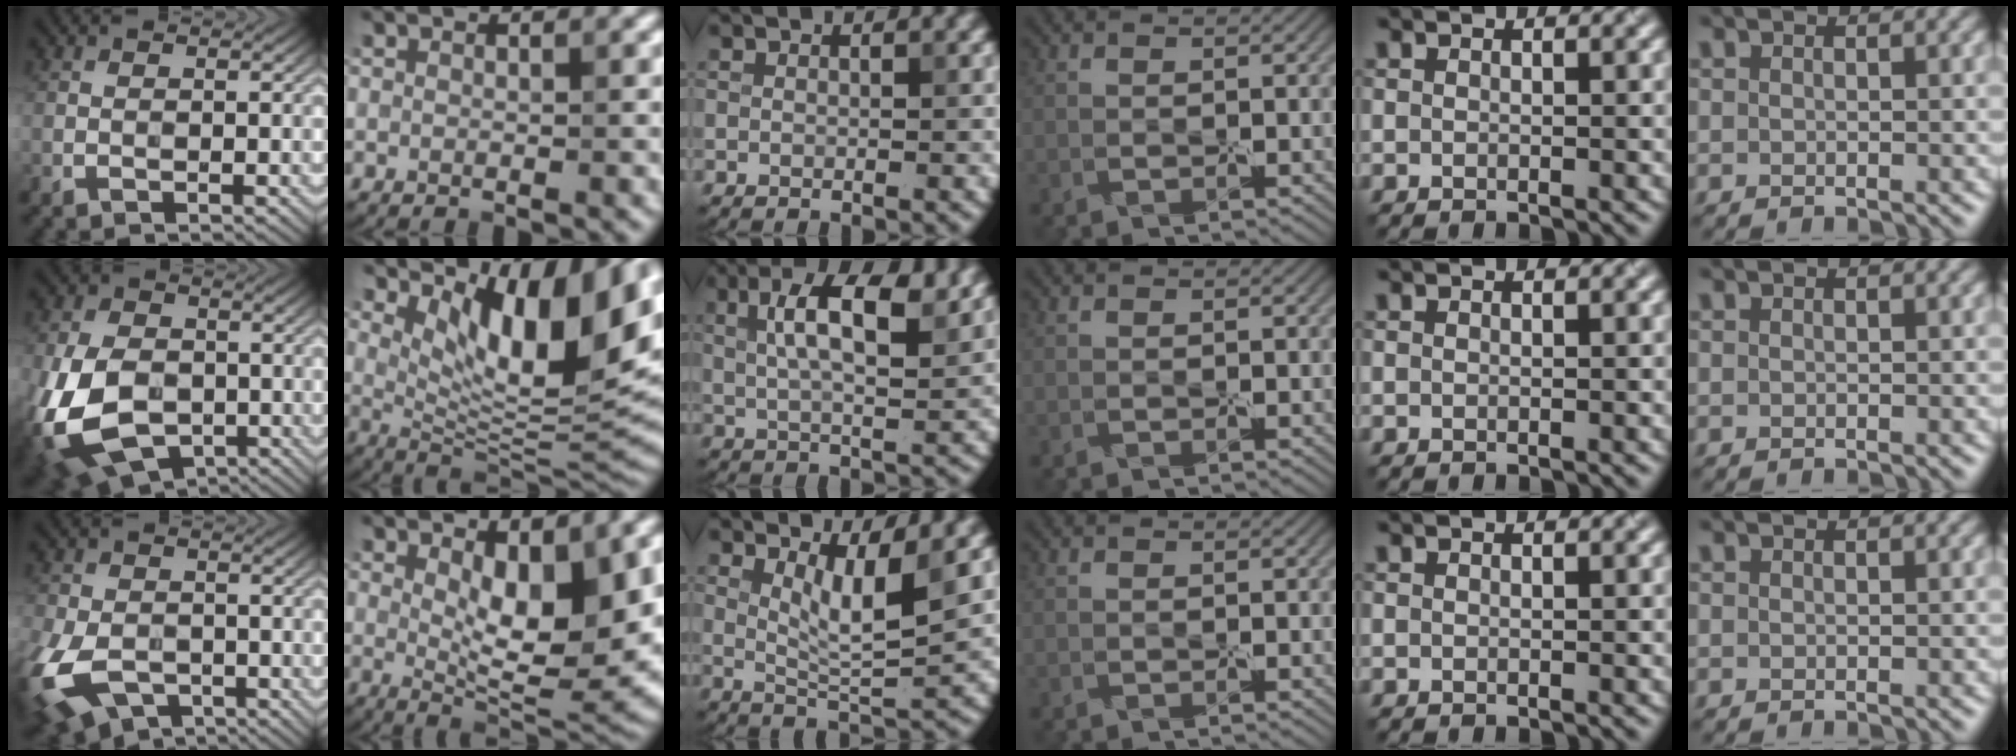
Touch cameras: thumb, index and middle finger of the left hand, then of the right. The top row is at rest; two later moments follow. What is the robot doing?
{"motion": "peel", "object": "sticky note"}